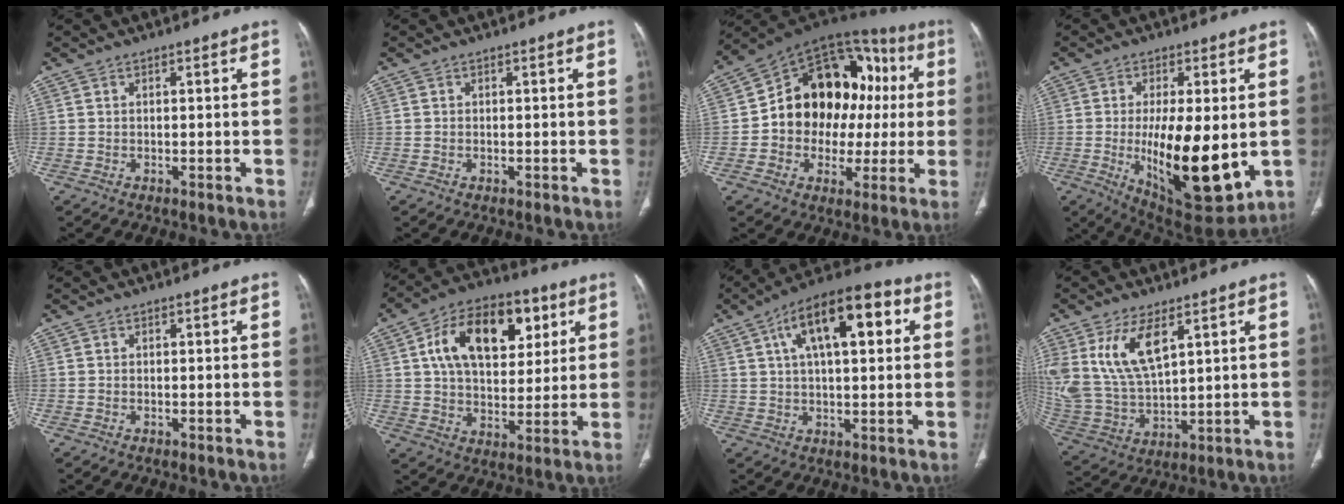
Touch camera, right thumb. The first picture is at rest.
{"total": 0.0}
{"total": 23.2, "force": [1.4, 16.7, 16.0], "torque": [-0.188, 0.052, 0.026]}
{"total": 18.7, "force": [-2.1, 7.1, 17.2], "torque": [-0.267, -0.033, -0.011]}
{"total": 0.0}
{"total": 18.7, "force": [6.7, 10.7, 13.8], "torque": [-0.190, -0.004, 0.106]}
{"total": 16.4, "force": [5.4, 7.0, 13.8], "torque": [-0.200, 0.020, 0.078]}
{"total": 15.2, "force": [6.7, 7.4, 11.5], "torque": [-0.232, -0.023, 0.147]}